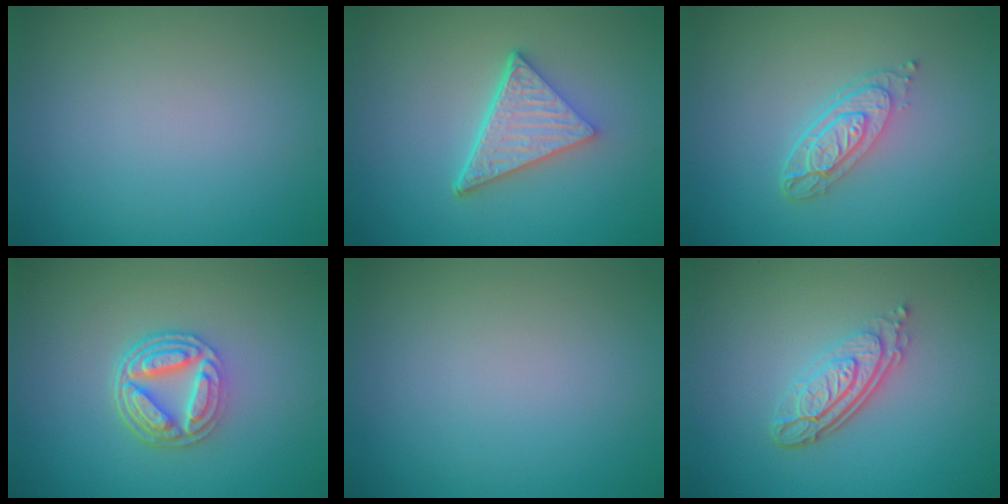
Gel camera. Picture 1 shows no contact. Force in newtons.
{"total": 5.3, "press": 3.9, "slide": 3.6}
{"total": 3.9, "press": 2.8, "slide": 2.6}
{"total": 5.1, "press": 3.7, "slide": 3.4}
{"total": 0.0}
{"total": 4.3, "press": 3.0, "slide": 3.1}